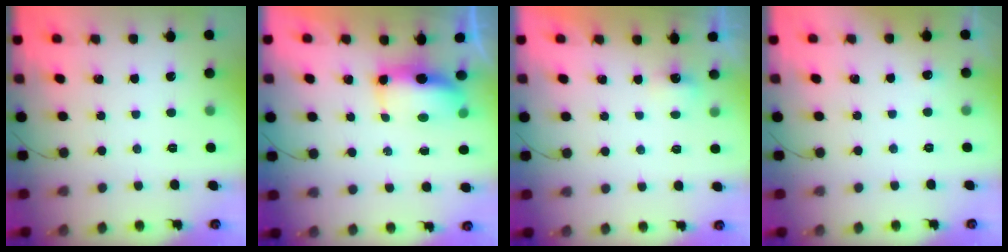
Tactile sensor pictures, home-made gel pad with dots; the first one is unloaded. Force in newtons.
{"total": 10.3, "press": 8.6, "slide": 5.7}
{"total": 2.2, "press": 2.2, "slide": 0.5}
{"total": 2.8, "press": 2.6, "slide": 1.2}